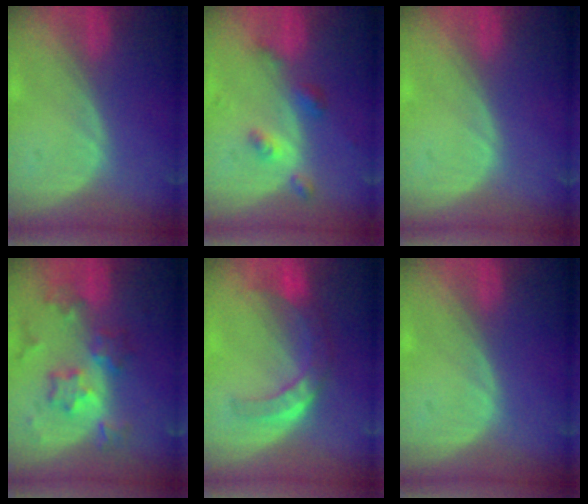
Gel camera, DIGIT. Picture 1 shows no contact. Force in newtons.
{"total": 4.6, "press": 4.2, "slide": 1.7}
{"total": 0.0}
{"total": 8.6, "press": 7.6, "slide": 4.0}
{"total": 7.6, "press": 6.6, "slide": 3.8}
{"total": 0.0}